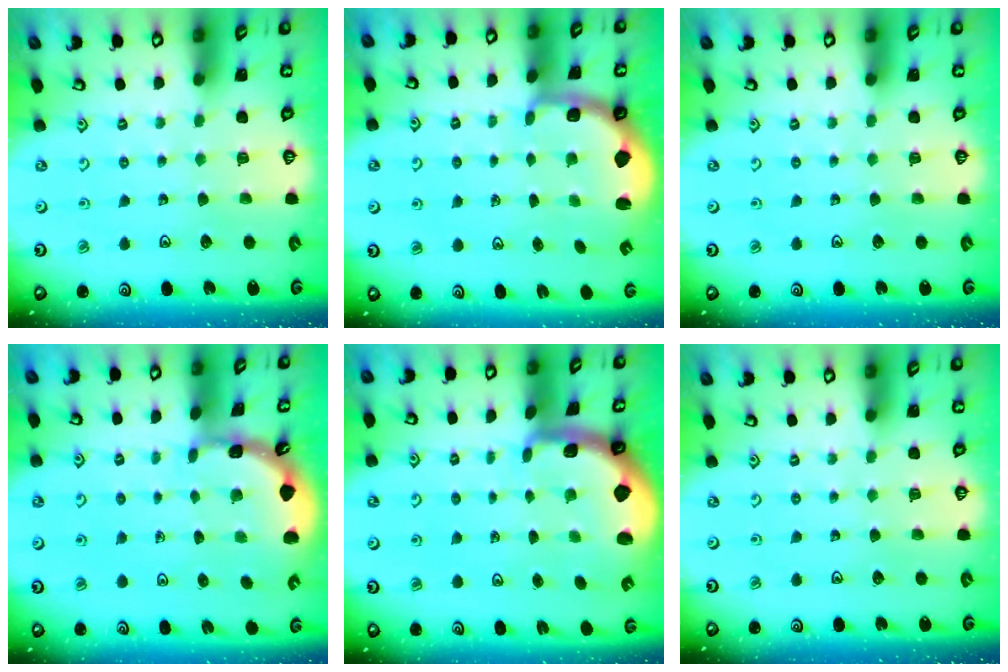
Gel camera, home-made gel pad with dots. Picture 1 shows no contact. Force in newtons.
{"total": 2.3, "press": 1.3, "slide": 1.8}
{"total": 0.0}
{"total": 1.6, "press": 1.6, "slide": 0.3}
{"total": 1.7, "press": 1.7, "slide": 0.4}
{"total": 0.0}